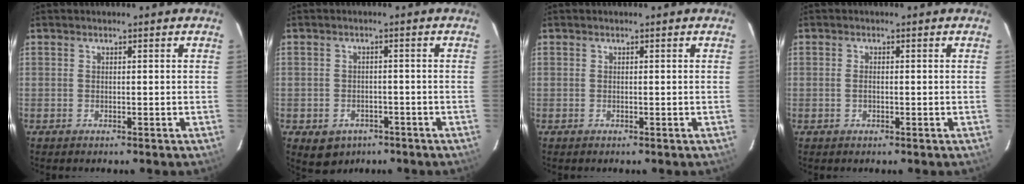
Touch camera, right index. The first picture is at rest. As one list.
[{"total": 5.7, "force": [-3.2, 4.4, 1.8], "torque": [-0.040, 0.005, -0.033]}, {"total": 0.0}, {"total": 1.2, "force": [-0.2, 0.6, 1.0], "torque": [-0.021, 0.001, -0.004]}]